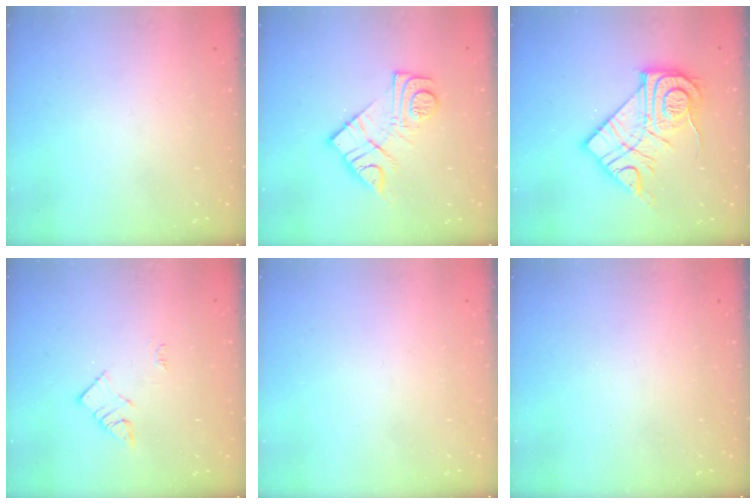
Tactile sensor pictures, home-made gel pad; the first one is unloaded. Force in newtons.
{"total": 14.0, "press": 14.0, "slide": 0.9}
{"total": 18.2, "press": 18.1, "slide": 1.2}
{"total": 4.6, "press": 4.6, "slide": 0.3}
{"total": 1.8, "press": 1.7, "slide": 0.1}
{"total": 0.0}